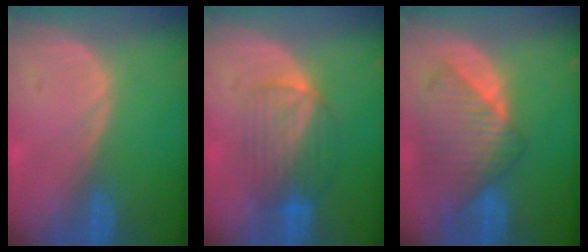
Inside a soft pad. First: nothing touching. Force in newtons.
{"total": 6.4, "press": 6.3, "slide": 1.1}
{"total": 9.2, "press": 8.2, "slide": 4.0}